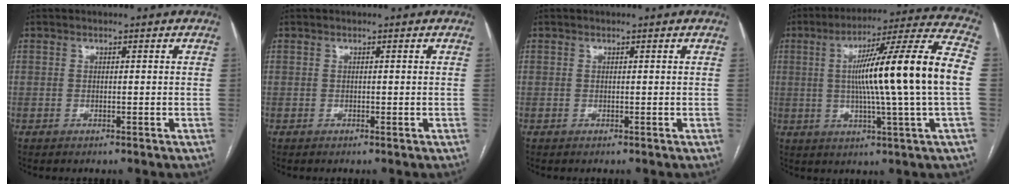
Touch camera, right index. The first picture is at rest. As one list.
[{"total": 0.0}, {"total": 0.0}, {"total": 19.5, "force": [0.7, -1.5, 19.4], "torque": [-0.297, 0.011, -0.001]}]